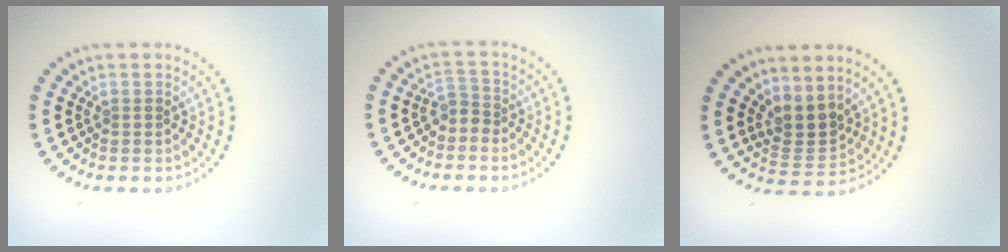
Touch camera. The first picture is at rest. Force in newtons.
{"total": 1.8, "press": 1.2, "slide": 1.3}
{"total": 2.8, "press": 2.2, "slide": 1.8}